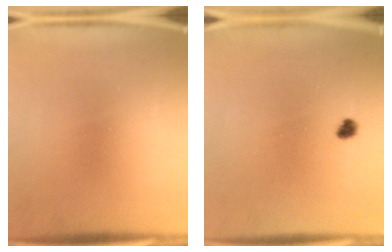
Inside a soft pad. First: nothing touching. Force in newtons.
{"total": 1.7}